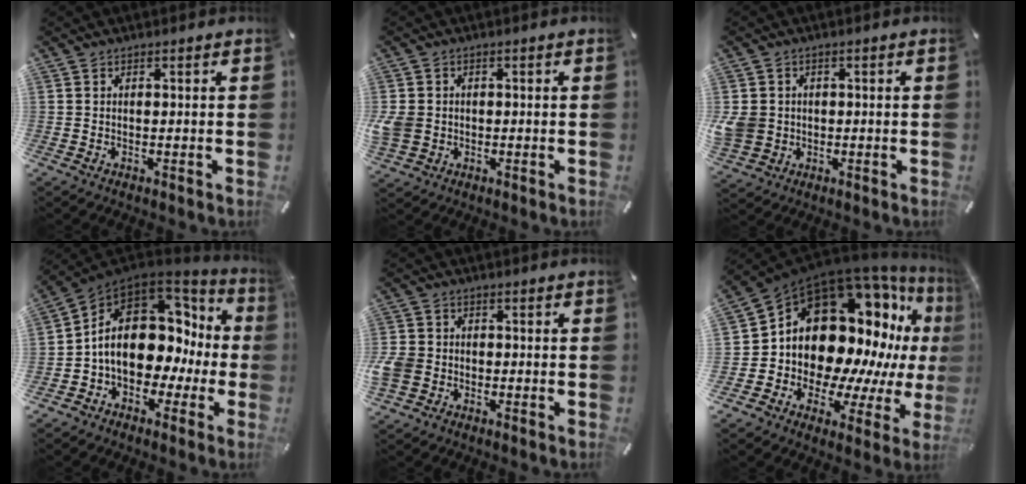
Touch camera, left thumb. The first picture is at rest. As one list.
[{"total": 4.6, "force": [-0.5, 4.1, 2.0], "torque": [-0.057, 0.001, -0.011]}, {"total": 5.7, "force": [-0.2, 5.4, 1.8], "torque": [-0.052, 0.004, -0.003]}, {"total": 16.3, "force": [1.1, 11.8, 11.2], "torque": [-0.193, -0.008, 0.022]}, {"total": 4.7, "force": [-1.5, 4.0, 1.8], "torque": [-0.044, 0.007, -0.029]}, {"total": 20.8, "force": [6.7, 15.0, 12.7], "torque": [-0.185, -0.108, 0.146]}]